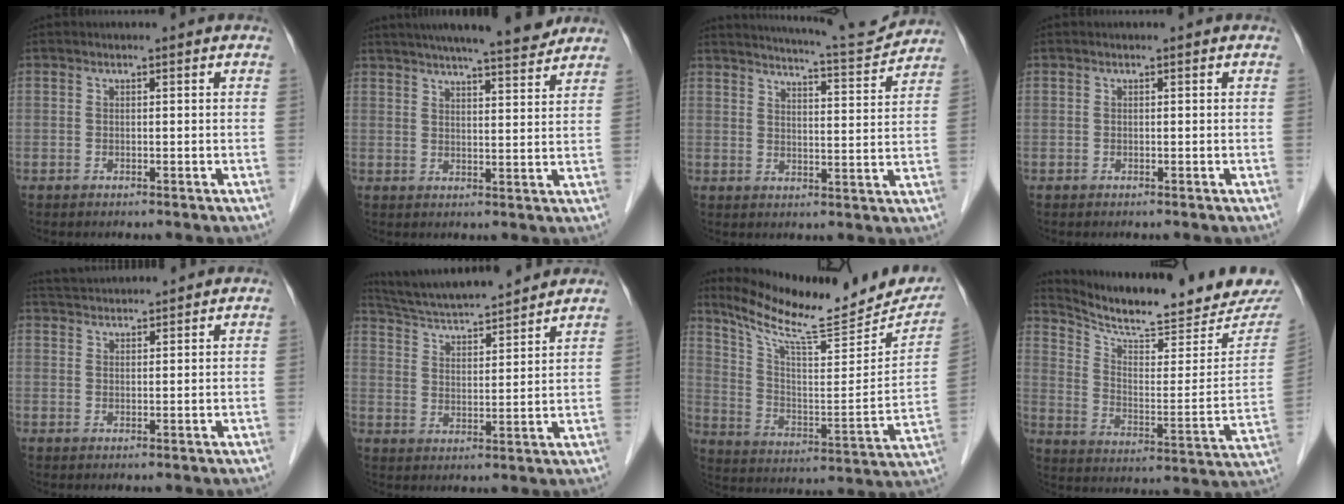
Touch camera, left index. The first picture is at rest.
{"total": 14.4, "force": [12.7, 0.9, 6.8], "torque": [-0.108, 0.011, 0.172]}
{"total": 11.4, "force": [11.1, -0.6, 2.5], "torque": [-0.043, -0.014, 0.148]}
{"total": 0.0}
{"total": 5.6, "force": [5.5, 0.2, 1.2], "torque": [-0.026, 0.038, 0.094]}
{"total": 15.0, "force": [13.9, 1.1, 5.7], "torque": [-0.106, 0.018, 0.227]}
{"total": 20.4, "force": [18.5, 2.9, 8.1], "torque": [-0.132, -0.044, 0.277]}
{"total": 20.2, "force": [19.1, 1.9, 6.3], "torque": [-0.111, -0.070, 0.268]}